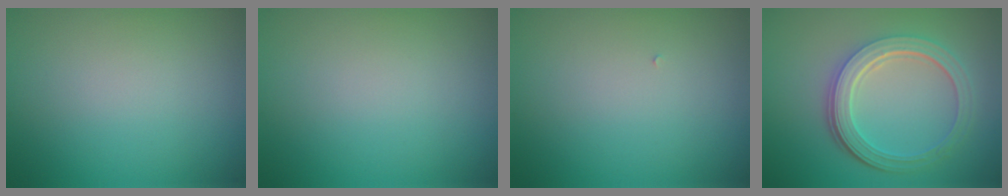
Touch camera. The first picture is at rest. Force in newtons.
{"total": 0.0}
{"total": 0.0}
{"total": 5.4, "press": 3.9, "slide": 3.7}